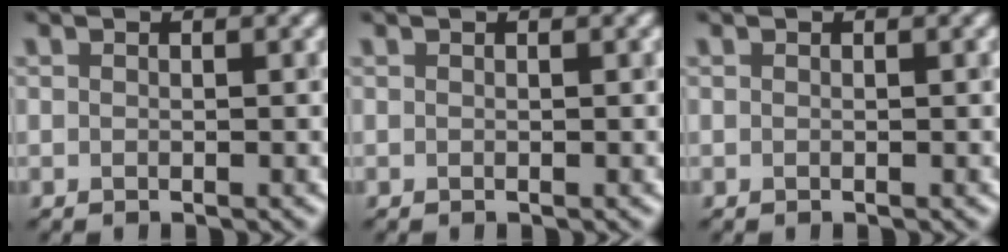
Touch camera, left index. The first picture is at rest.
{"total": 0.0}
{"total": 0.0}